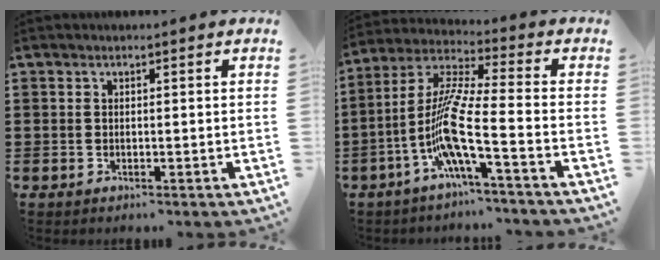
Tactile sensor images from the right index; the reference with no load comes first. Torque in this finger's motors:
{"motor_torque": [2.14, 0.00, 0.62, 0.21]}